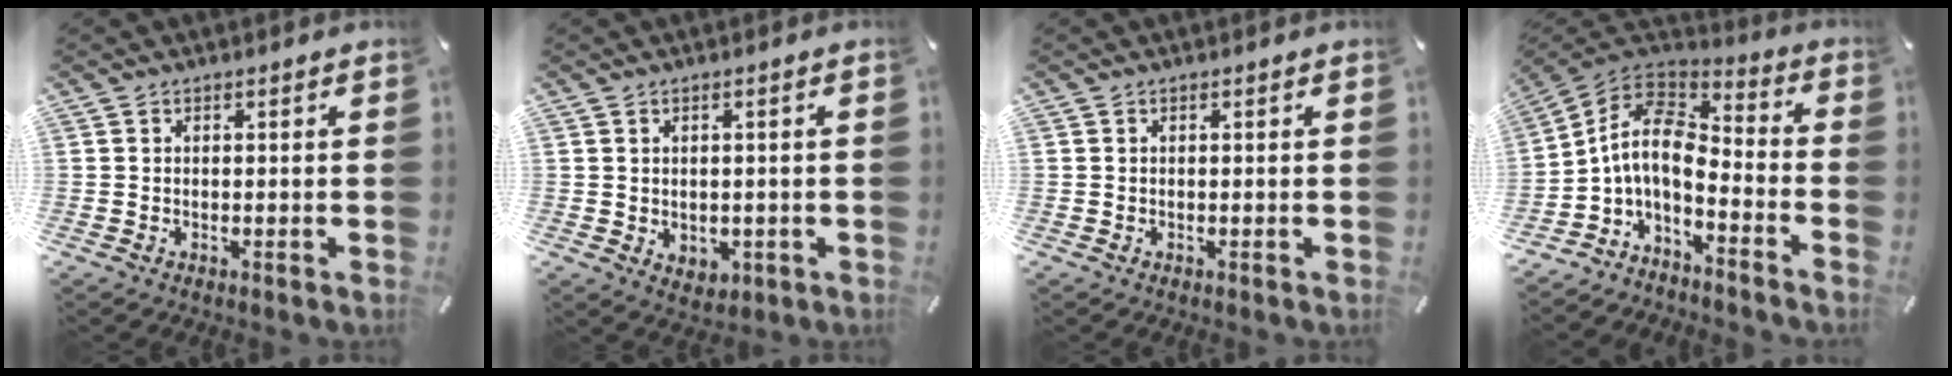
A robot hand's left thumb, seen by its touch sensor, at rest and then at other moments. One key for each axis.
{"total": 2.5, "fx": 0.3, "fy": 2.3, "fz": 0.8, "tx": 0.002, "ty": -0.002, "tz": 0.002}
{"total": 0.0}
{"total": 9.3, "fx": -1.6, "fy": 5.2, "fz": 7.5, "tx": -0.164, "ty": -0.012, "tz": -0.034}